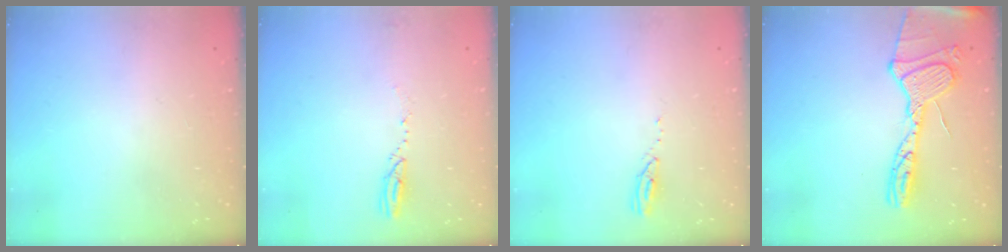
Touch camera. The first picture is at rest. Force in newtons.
{"total": 3.4, "press": 3.4, "slide": 0.4}
{"total": 3.7, "press": 3.6, "slide": 0.4}
{"total": 17.2, "press": 17.2, "slide": 1.5}